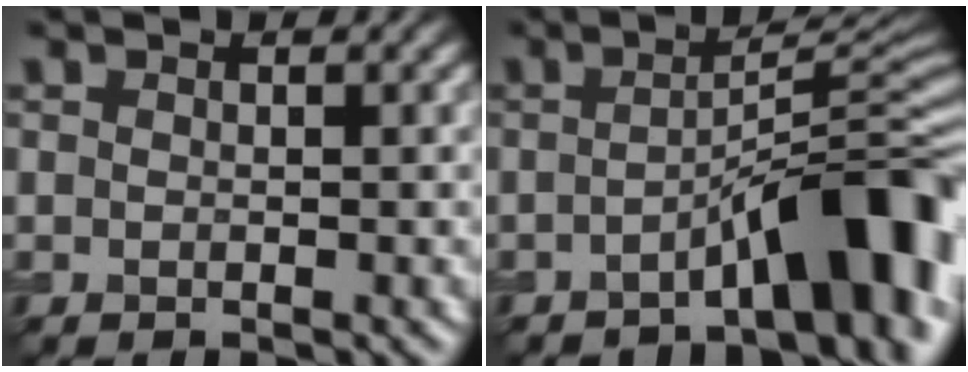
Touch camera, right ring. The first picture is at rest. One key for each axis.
{"total": 8.6, "fx": -3.9, "fy": 1.8, "fz": 7.4, "tx": -0.088, "ty": 0.028, "tz": -0.054}